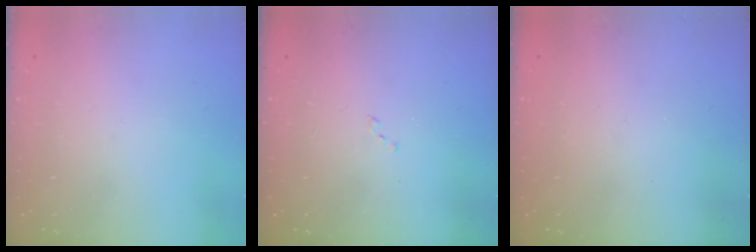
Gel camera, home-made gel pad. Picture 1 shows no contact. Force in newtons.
{"total": 6.6, "press": 6.5, "slide": 0.8}
{"total": 0.9, "press": 0.9, "slide": 0.1}